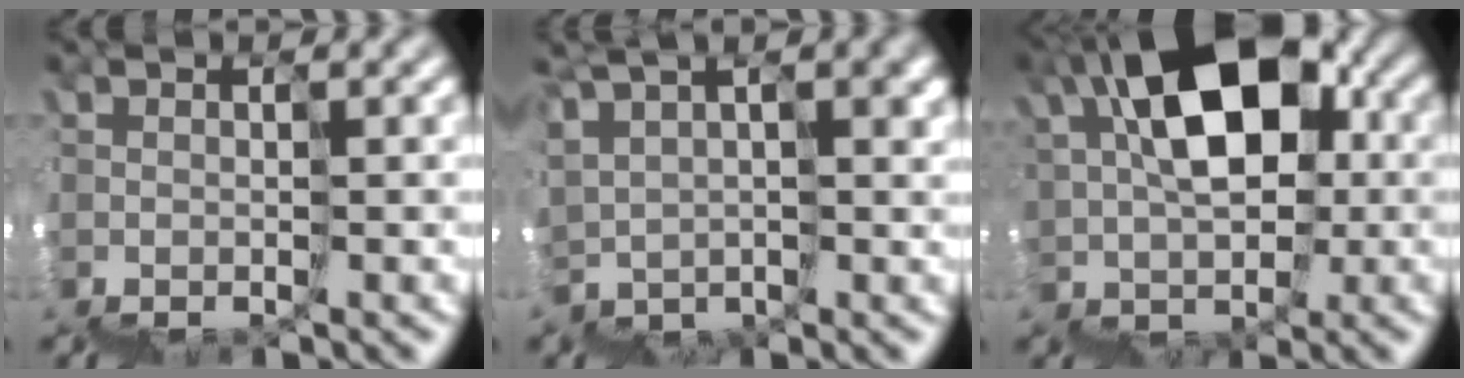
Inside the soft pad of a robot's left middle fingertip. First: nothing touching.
{"total": 4.6, "force": [4.3, 1.1, 1.0], "torque": [-0.033, 0.030, 0.074]}
{"total": 8.9, "force": [5.6, 4.9, 5.0], "torque": [-0.065, 0.054, 0.080]}